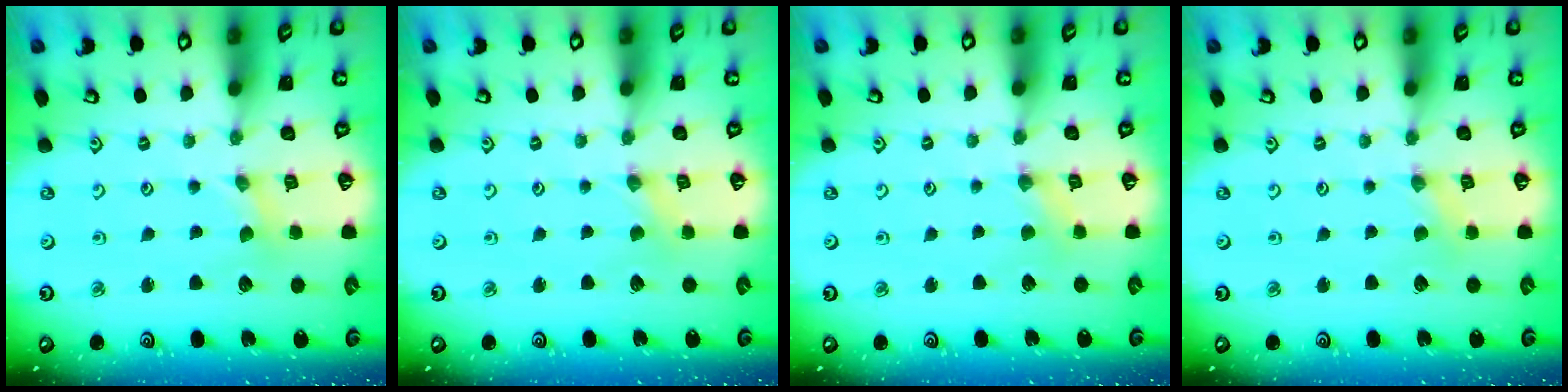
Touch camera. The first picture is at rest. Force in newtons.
{"total": 0.0}
{"total": 2.0, "press": 2.0, "slide": 0.3}
{"total": 0.0}